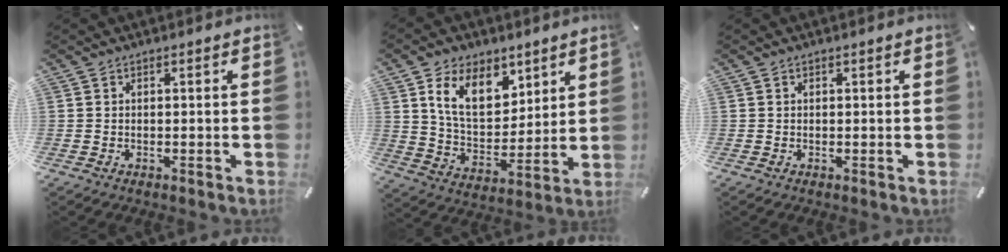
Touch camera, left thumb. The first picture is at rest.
{"total": 13.5, "force": [7.4, 8.7, 7.2], "torque": [-0.131, -0.024, 0.138]}
{"total": 0.0}